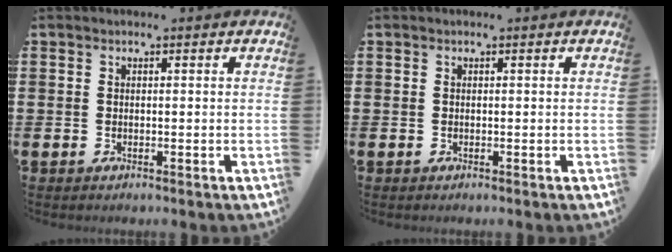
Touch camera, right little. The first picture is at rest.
{"total": 0.0}